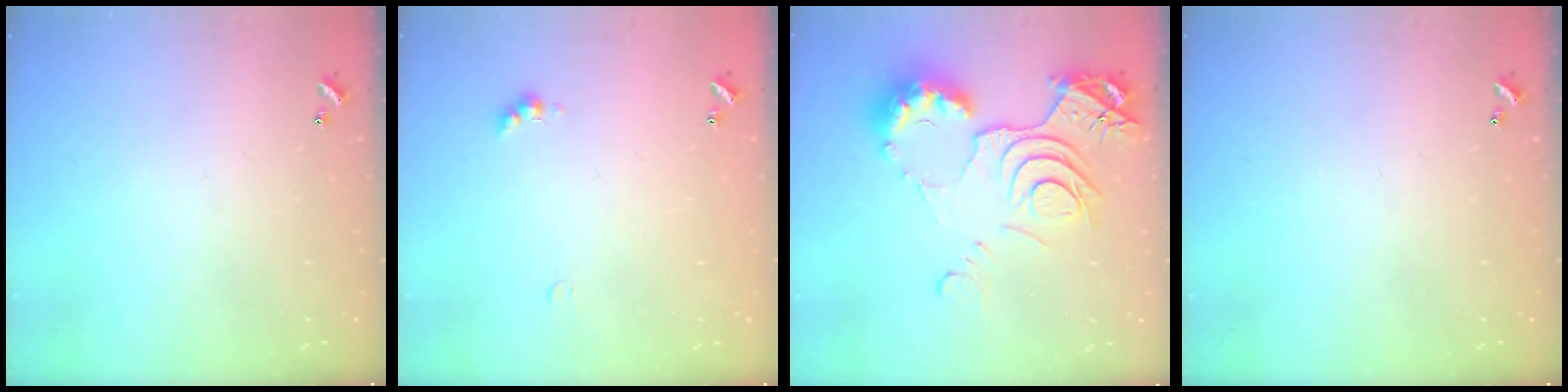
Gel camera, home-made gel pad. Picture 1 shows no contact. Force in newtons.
{"total": 2.0, "press": 2.0, "slide": 0.5}
{"total": 14.6, "press": 14.5, "slide": 1.4}
{"total": 0.0}